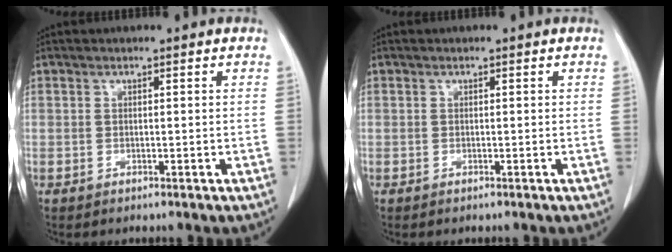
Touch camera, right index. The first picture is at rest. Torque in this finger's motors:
{"motor_torque": [0.05, -0.05, 0.01, 0.01]}